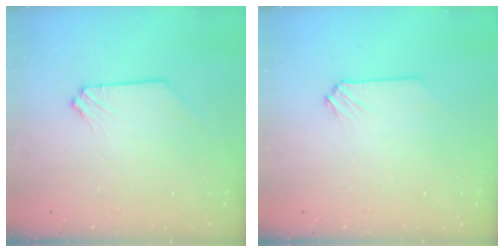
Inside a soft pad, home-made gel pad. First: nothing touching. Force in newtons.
{"total": 0.0}